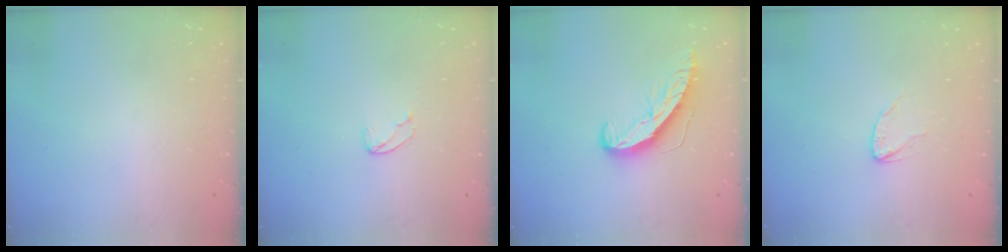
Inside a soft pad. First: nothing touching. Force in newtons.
{"total": 2.5, "press": 2.5, "slide": 0.2}
{"total": 9.7, "press": 9.7, "slide": 0.3}
{"total": 2.9, "press": 2.9, "slide": 0.2}